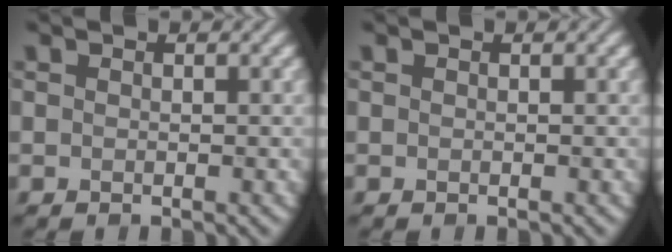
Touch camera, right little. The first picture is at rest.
{"total": 0.0}